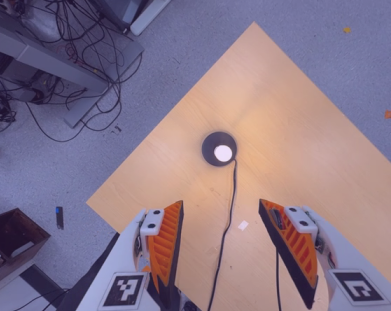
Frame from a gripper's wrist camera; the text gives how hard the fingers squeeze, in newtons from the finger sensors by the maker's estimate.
{"total": 0.0}